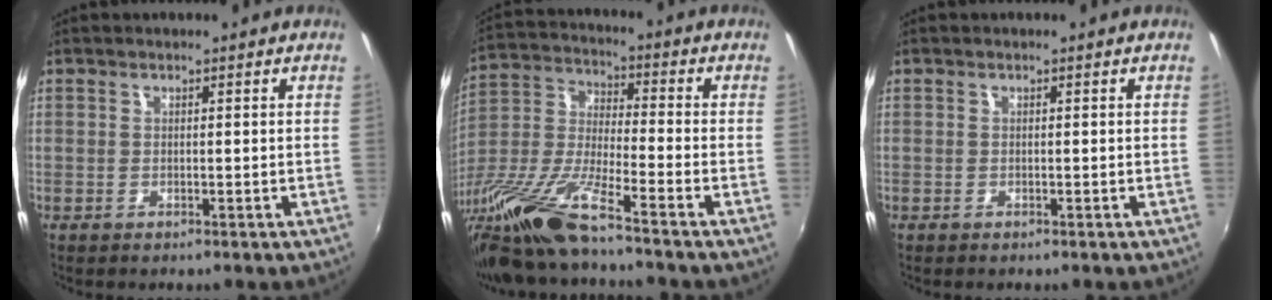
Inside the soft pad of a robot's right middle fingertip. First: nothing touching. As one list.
[{"total": 16.6, "force": [-12.9, 0.3, 10.5], "torque": [-0.218, -0.034, -0.256]}, {"total": 0.0}]